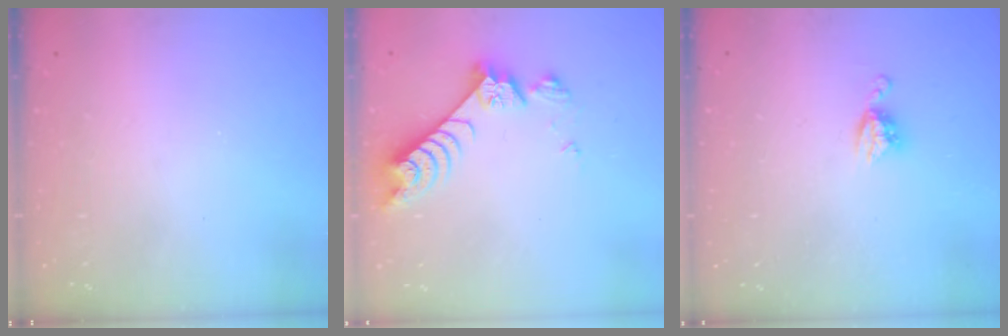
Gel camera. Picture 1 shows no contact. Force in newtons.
{"total": 8.2, "press": 8.1, "slide": 0.6}
{"total": 6.1, "press": 6.1, "slide": 0.5}